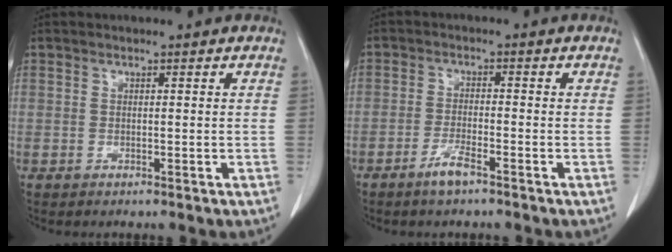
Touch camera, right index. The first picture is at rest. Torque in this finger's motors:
{"motor_torque": [0.46, -0.21, 0.05, 0.03]}